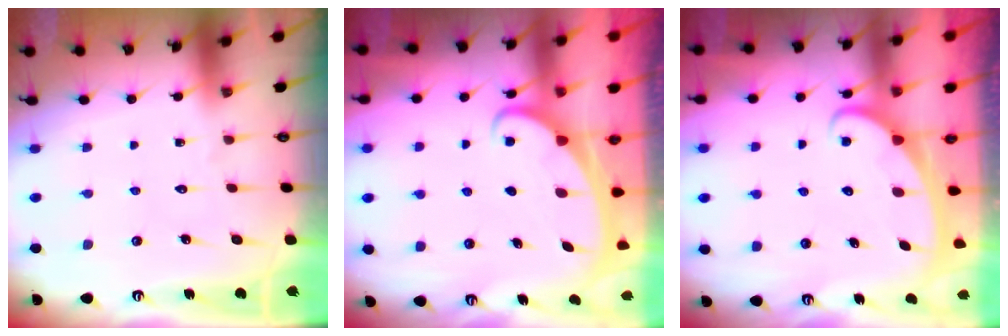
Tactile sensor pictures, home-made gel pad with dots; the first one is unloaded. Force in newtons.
{"total": 2.3, "press": 2.3, "slide": 0.3}
{"total": 2.4, "press": 2.4, "slide": 0.4}